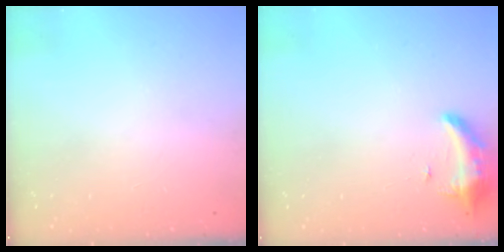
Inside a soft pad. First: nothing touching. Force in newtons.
{"total": 8.2, "press": 8.1, "slide": 1.6}